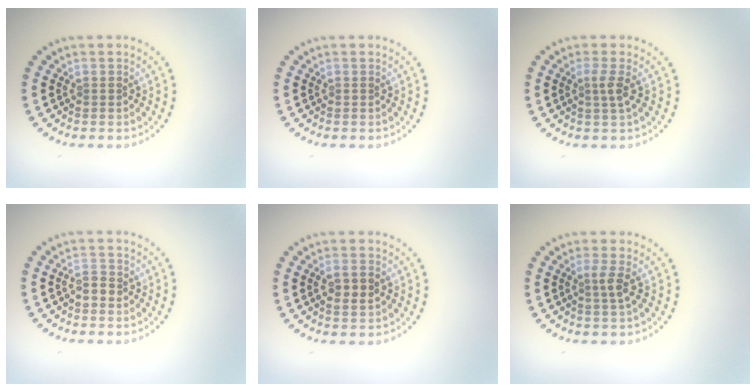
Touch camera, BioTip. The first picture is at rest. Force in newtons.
{"total": 0.0}
{"total": 1.5, "press": 1.0, "slide": 1.1}
{"total": 1.3, "press": 1.3, "slide": 0.2}
{"total": 2.1, "press": 2.0, "slide": 0.4}
{"total": 1.5, "press": 1.0, "slide": 1.1}